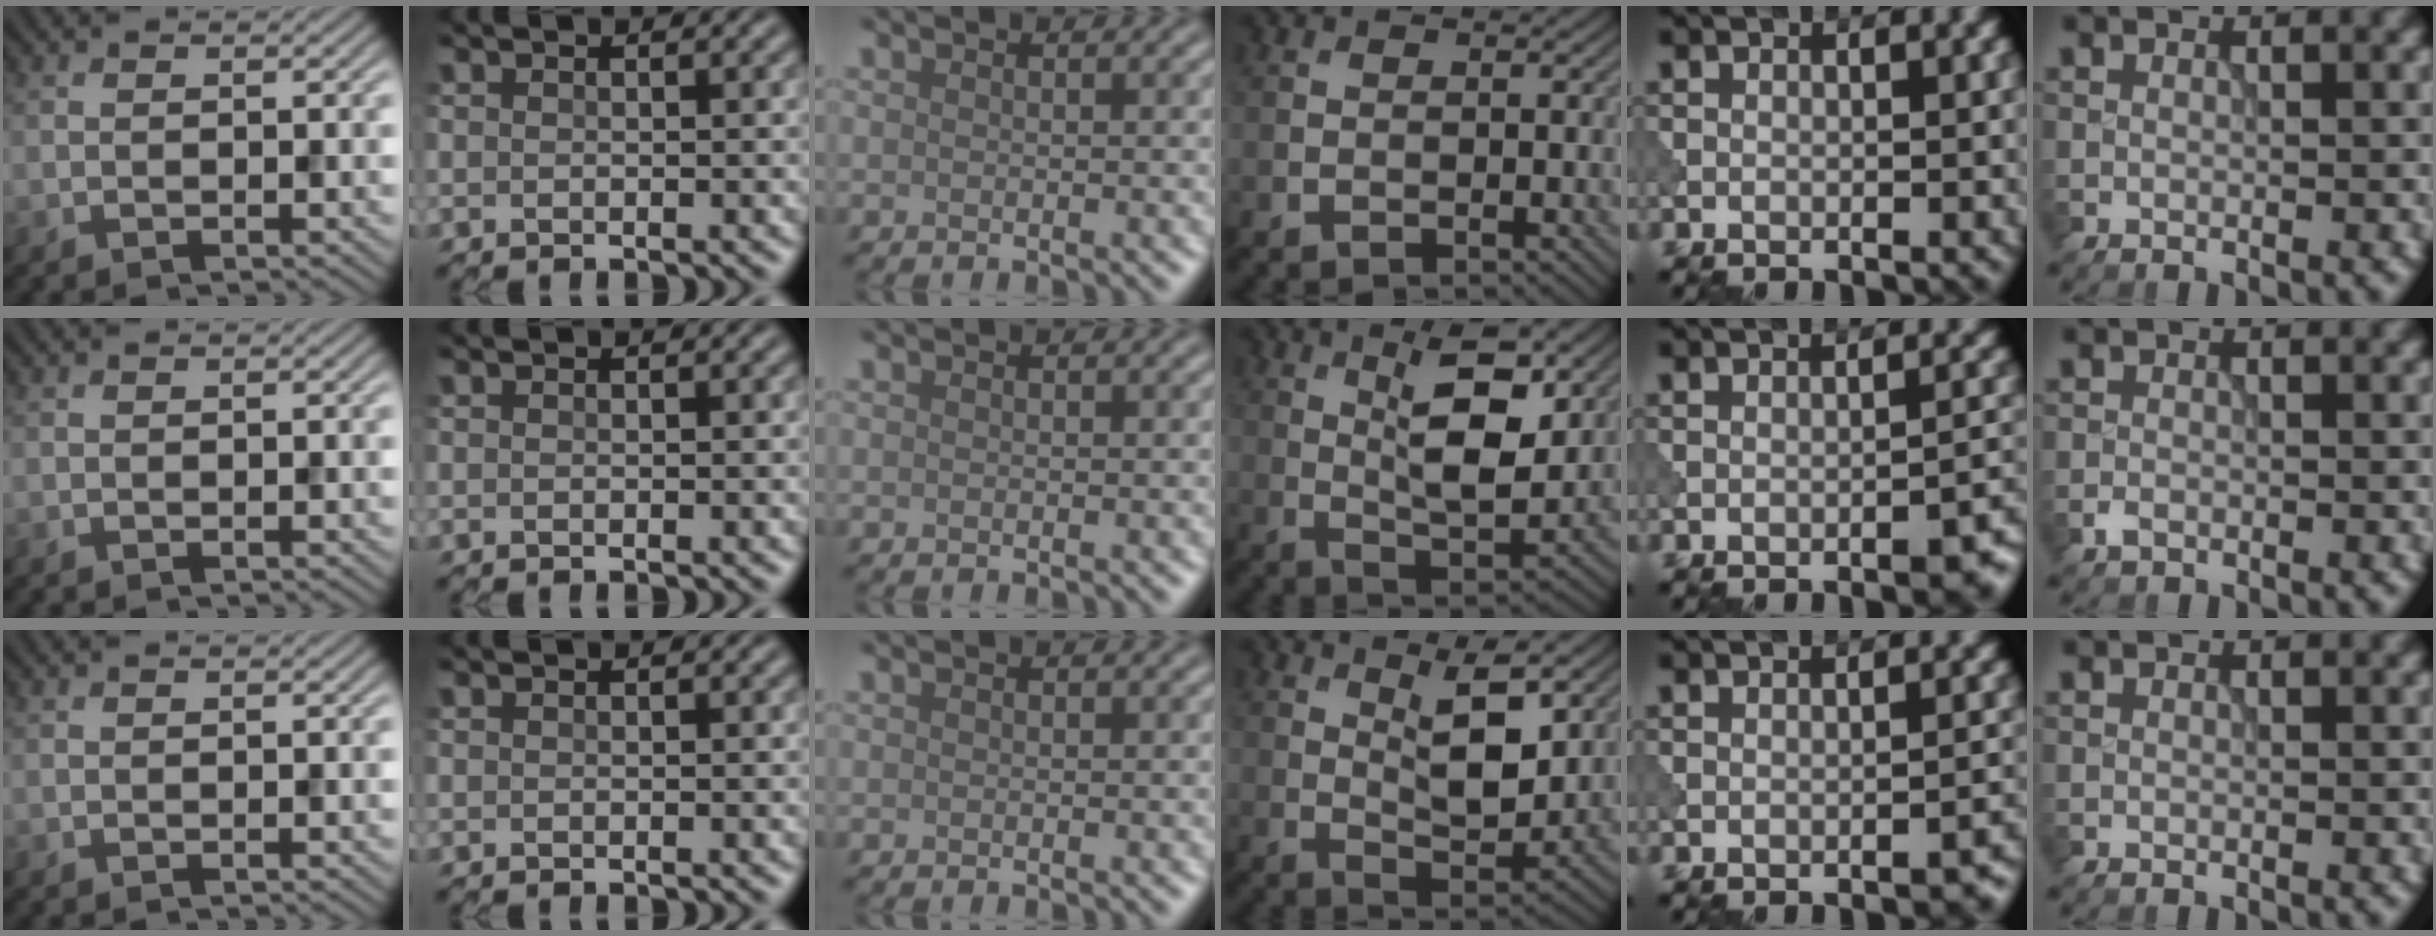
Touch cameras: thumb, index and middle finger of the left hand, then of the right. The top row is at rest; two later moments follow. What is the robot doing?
{"motion": "shake", "object": "bell"}